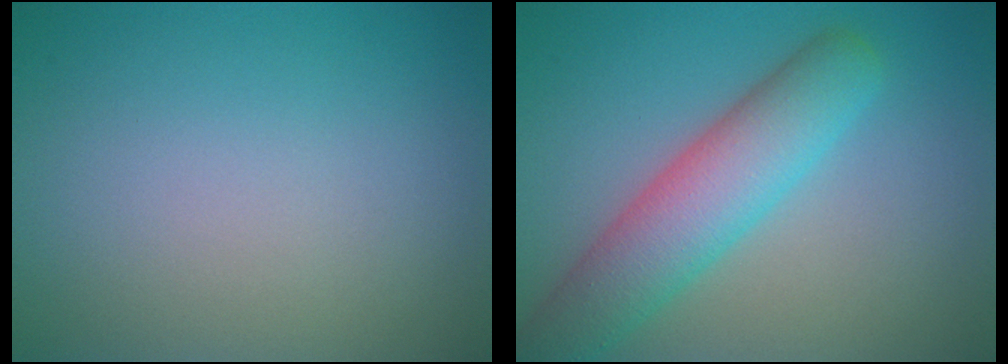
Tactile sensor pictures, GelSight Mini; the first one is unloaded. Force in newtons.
{"total": 6.4, "press": 6.4, "slide": 0.4}